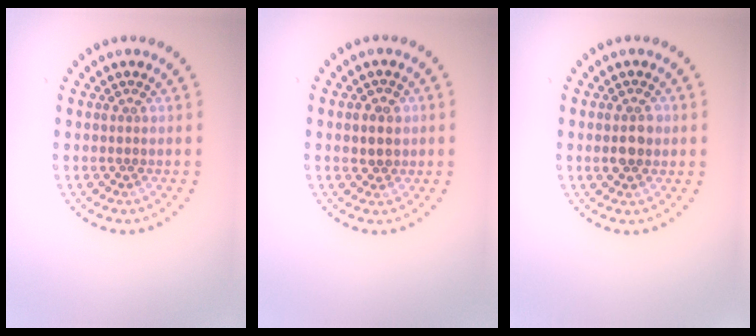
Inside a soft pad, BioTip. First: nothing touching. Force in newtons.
{"total": 2.2, "press": 2.1, "slide": 0.5}
{"total": 2.0, "press": 1.9, "slide": 0.1}